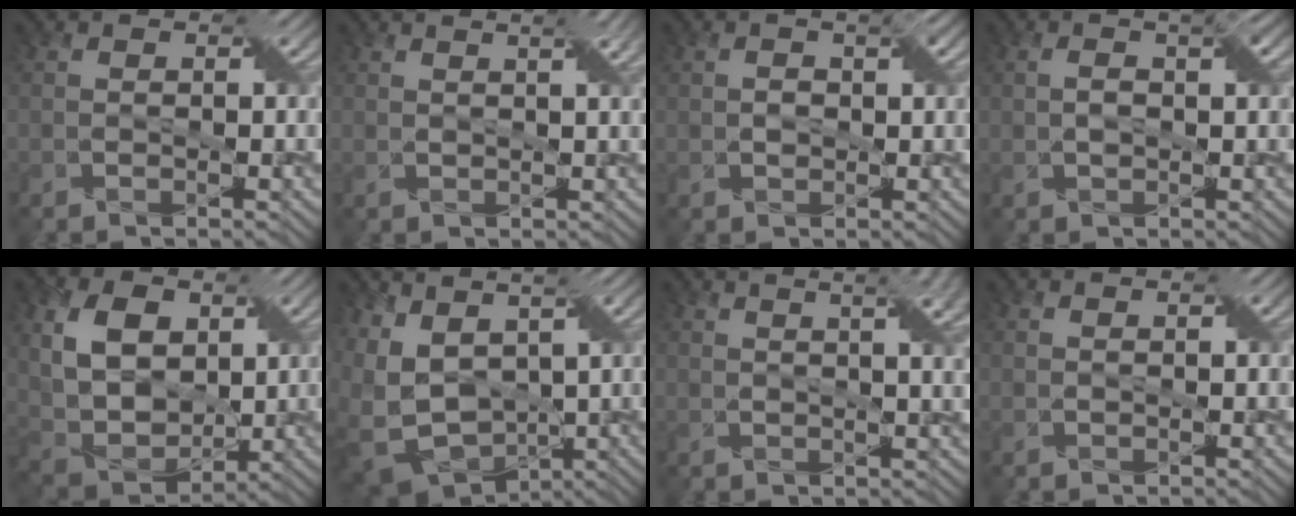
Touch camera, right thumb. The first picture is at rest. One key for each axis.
{"total": 3.8, "fx": 2.3, "fy": 0.7, "fz": 3.0, "tx": -0.043, "ty": 0.011, "tz": 0.025}
{"total": 2.4, "fx": 0.4, "fy": 1.3, "fz": 2.0, "tx": -0.036, "ty": 0.006, "tz": 0.008}
{"total": 3.5, "fx": 0.7, "fy": 1.2, "fz": 3.2, "tx": -0.063, "ty": 0.010, "tz": 0.012}
{"total": 10.7, "fx": 2.8, "fy": 7.4, "fz": 7.2, "tx": -0.174, "ty": 0.000, "tz": 0.049}
{"total": 11.2, "fx": -0.1, "fy": 7.3, "fz": 8.6, "tx": -0.220, "ty": -0.008, "tz": 0.017}
{"total": 7.8, "fx": 3.9, "fy": 2.3, "fz": 6.3, "tx": -0.061, "ty": 0.033, "tz": 0.033}
{"total": 0.0}